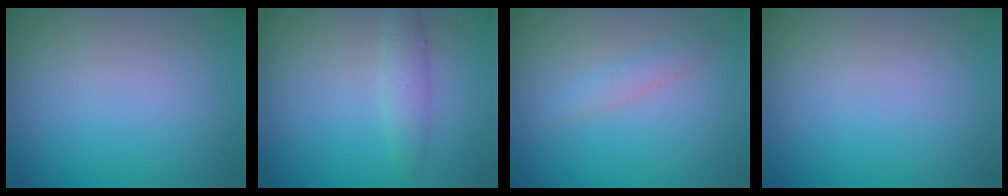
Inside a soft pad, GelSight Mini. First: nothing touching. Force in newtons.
{"total": 1.9, "press": 1.9, "slide": 0.0}
{"total": 1.3, "press": 1.3, "slide": 0.0}
{"total": 0.0}